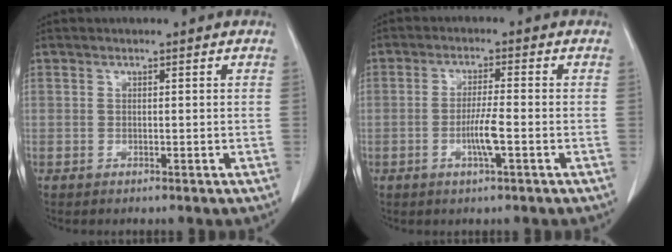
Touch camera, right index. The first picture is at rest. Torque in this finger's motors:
{"motor_torque": [1.02, 0.26, 0.52, 0.09]}